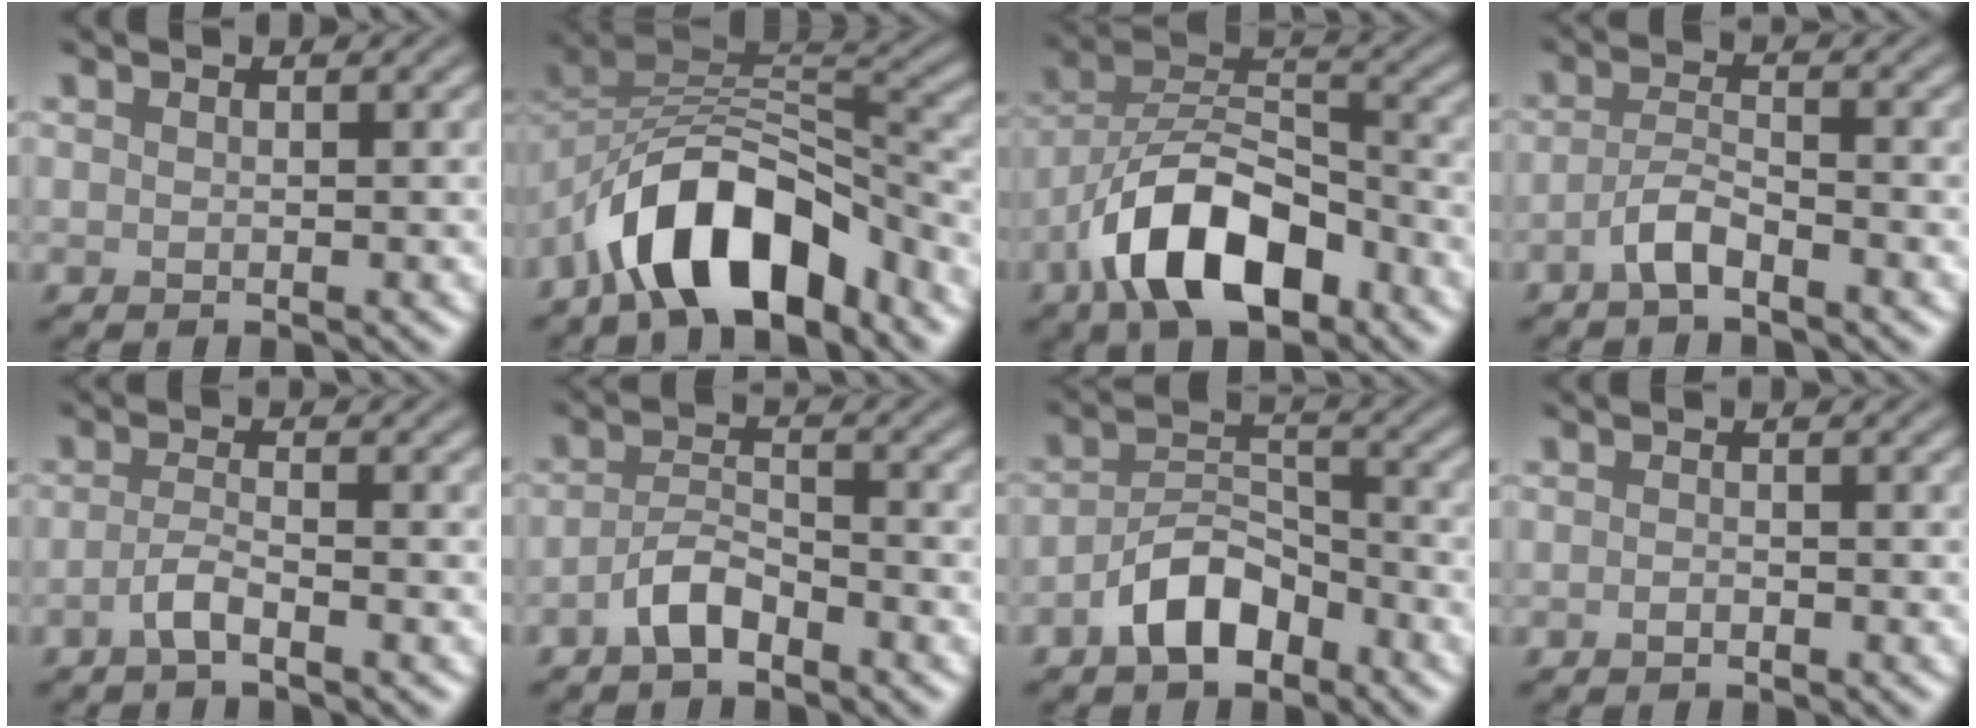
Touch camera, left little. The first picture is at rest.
{"total": 10.1, "force": [-6.3, 4.3, 6.6], "torque": [-0.096, 0.012, -0.117]}
{"total": 9.7, "force": [-5.5, 4.4, 6.7], "torque": [-0.112, 0.016, -0.106]}
{"total": 2.6, "force": [-1.6, 0.6, 1.9], "torque": [-0.041, 0.006, -0.039]}
{"total": 2.1, "force": [-1.1, 0.4, 1.7], "torque": [-0.036, 0.003, -0.028]}
{"total": 2.9, "force": [-1.9, 1.1, 1.9], "torque": [-0.040, 0.009, -0.042]}
{"total": 5.2, "force": [-3.1, 2.7, 3.2], "torque": [-0.051, 0.010, -0.063]}
{"total": 0.6, "force": [-0.4, 0.2, 0.4], "torque": [-0.010, -0.001, -0.007]}